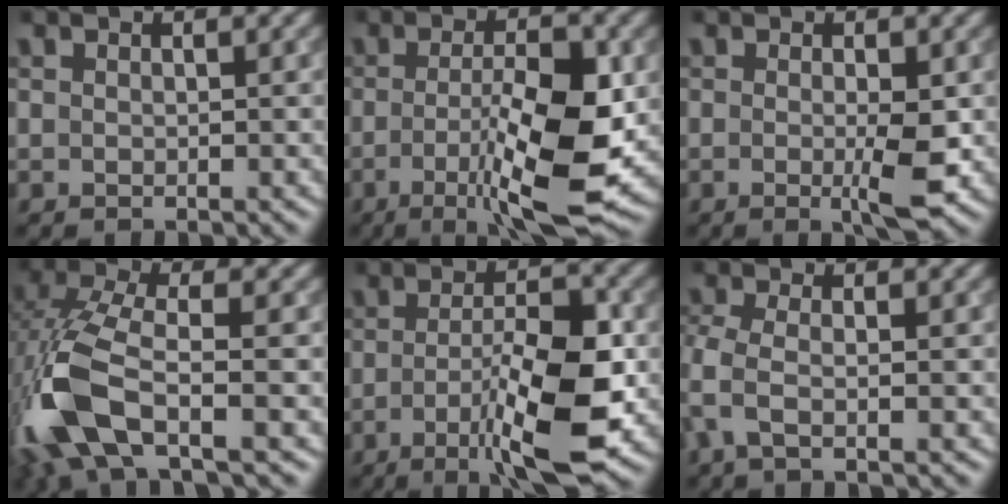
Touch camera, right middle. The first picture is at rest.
{"total": 9.6, "force": [-2.0, 2.5, 9.0], "torque": [-0.144, -0.011, -0.031]}
{"total": 3.4, "force": [-0.4, 0.5, 3.3], "torque": [-0.057, -0.010, -0.006]}
{"total": 9.2, "force": [-3.7, 3.7, 7.5], "torque": [-0.173, -0.002, -0.088]}
{"total": 8.7, "force": [-2.6, 2.1, 8.1], "torque": [-0.130, -0.001, -0.045]}
{"total": 2.1, "force": [-0.7, 0.5, 1.9], "torque": [-0.050, -0.009, -0.024]}